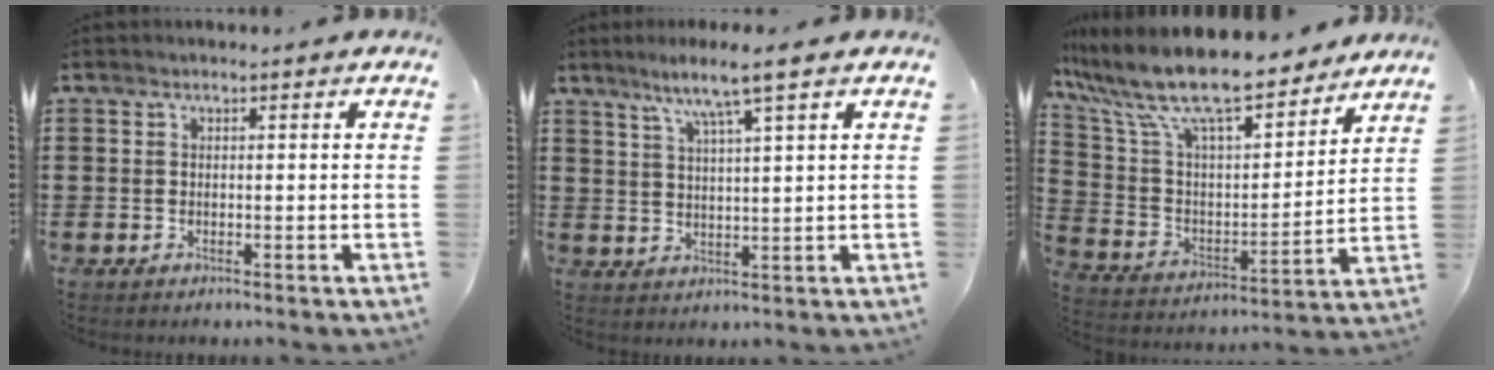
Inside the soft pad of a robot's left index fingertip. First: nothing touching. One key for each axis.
{"total": 5.6, "fx": 4.0, "fy": -0.5, "fz": 3.9, "tx": -0.088, "ty": -0.011, "tz": 0.065}
{"total": 13.0, "fx": 10.6, "fy": 2.4, "fz": 7.0, "tx": -0.177, "ty": -0.066, "tz": 0.185}